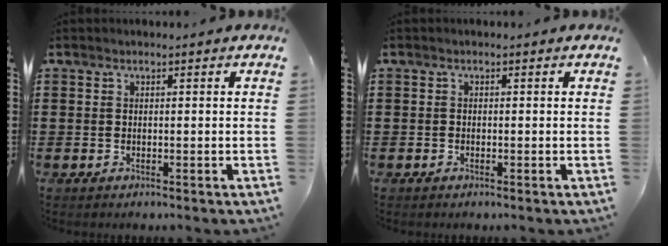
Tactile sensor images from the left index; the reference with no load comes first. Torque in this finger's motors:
{"motor_torque": [-0.07, 0.02, -0.02, -0.01]}